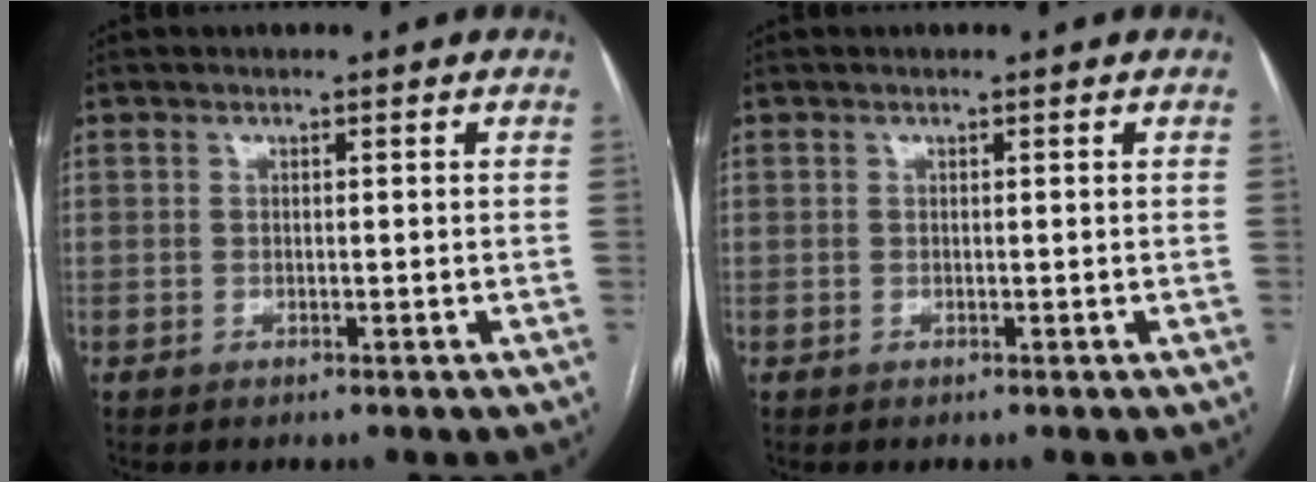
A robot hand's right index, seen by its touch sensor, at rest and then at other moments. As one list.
[{"total": 0.0}]